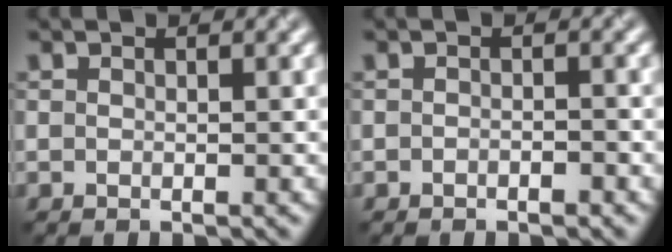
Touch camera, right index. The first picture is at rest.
{"total": 0.7, "force": [-0.6, 0.1, 0.2], "torque": [-0.001, 0.000, -0.010]}